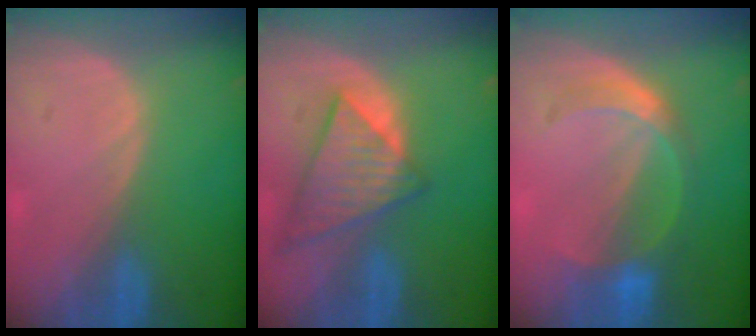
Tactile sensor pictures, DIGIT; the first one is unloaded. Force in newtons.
{"total": 9.0, "press": 7.8, "slide": 4.4}
{"total": 5.6, "press": 5.3, "slide": 1.9}